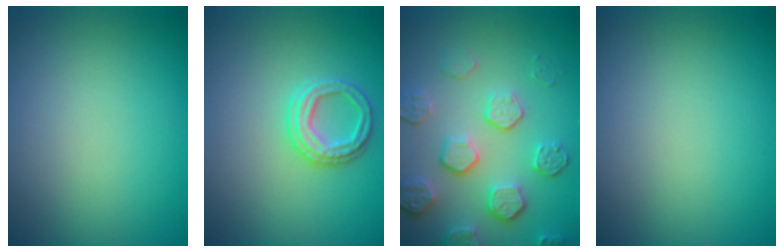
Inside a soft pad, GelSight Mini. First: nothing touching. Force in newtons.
{"total": 2.4, "press": 2.4, "slide": 0.4}
{"total": 5.4, "press": 4.2, "slide": 3.3}
{"total": 0.0}